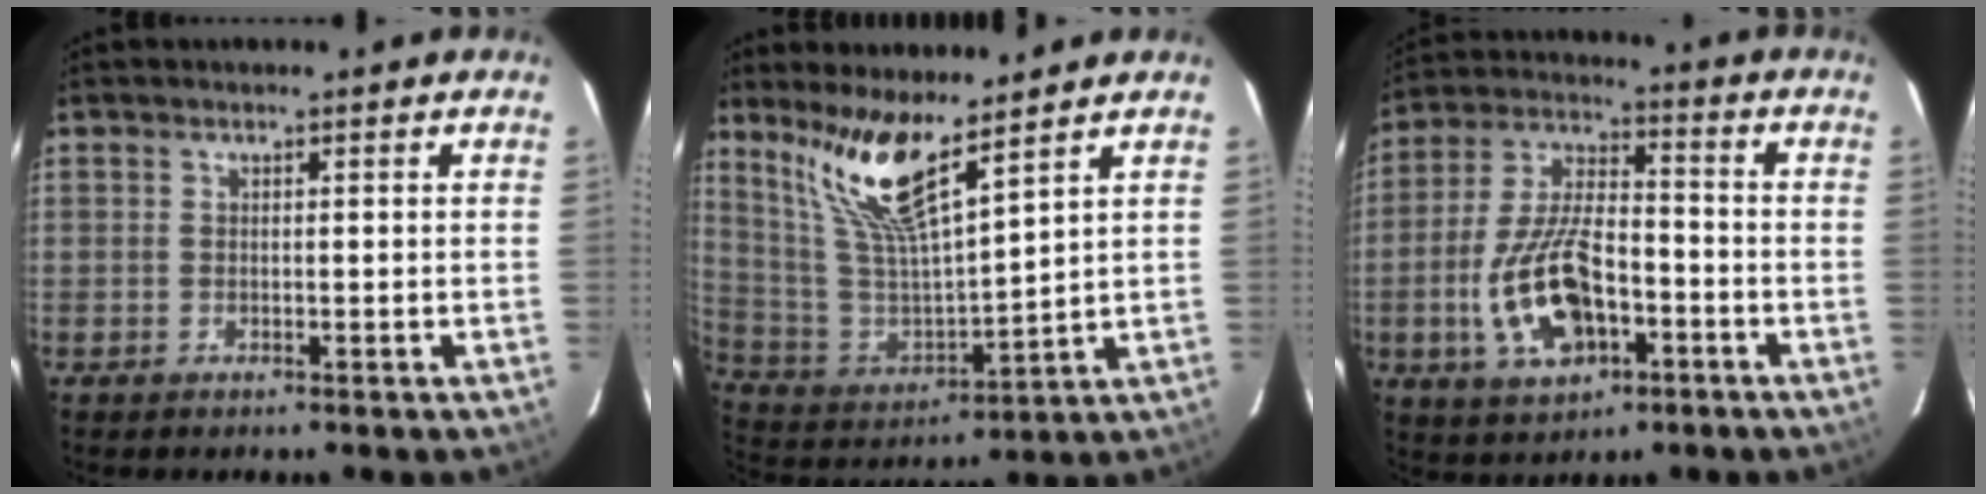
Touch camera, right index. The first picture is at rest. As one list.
[{"total": 13.6, "force": [9.6, 1.7, 9.4], "torque": [-0.176, -0.004, 0.203]}, {"total": 16.0, "force": [-5.3, 8.0, 12.8], "torque": [-0.270, 0.005, -0.087]}]